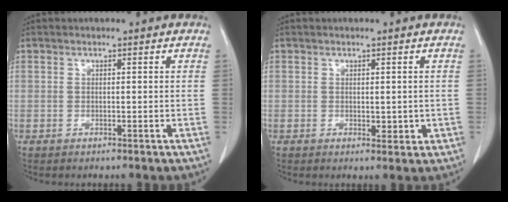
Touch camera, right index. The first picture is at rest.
{"total": 2.1, "force": [-0.1, 1.2, 1.8], "torque": [-0.020, -0.004, 0.003]}